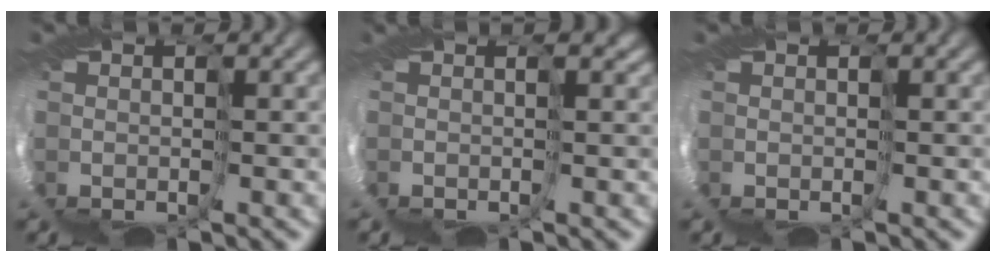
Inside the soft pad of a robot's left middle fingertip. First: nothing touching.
{"total": 2.4, "force": [-0.3, -1.8, -1.5], "torque": [0.024, -0.006, 0.005]}
{"total": 0.0}